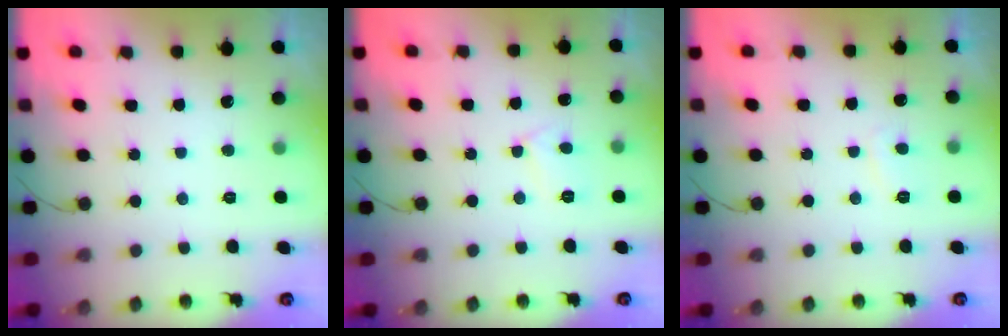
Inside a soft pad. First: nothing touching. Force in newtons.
{"total": 4.9, "press": 4.9, "slide": 0.6}
{"total": 2.6, "press": 2.5, "slide": 0.6}